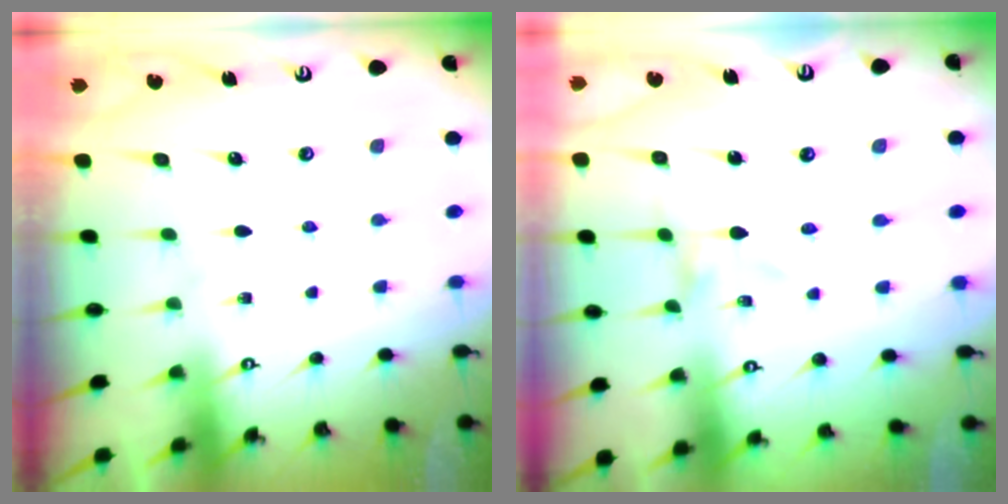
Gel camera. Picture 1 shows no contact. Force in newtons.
{"total": 0.0}